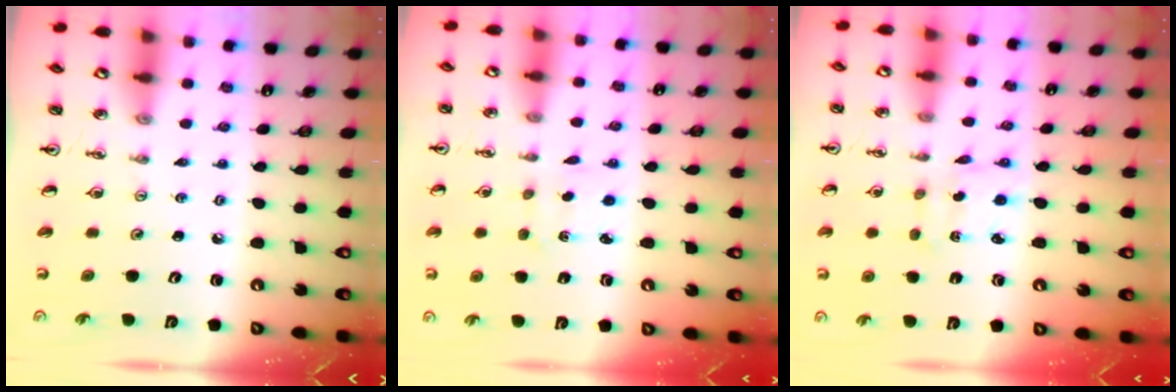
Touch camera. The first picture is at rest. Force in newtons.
{"total": 2.6, "press": 2.5, "slide": 0.3}
{"total": 2.1, "press": 2.0, "slide": 0.8}